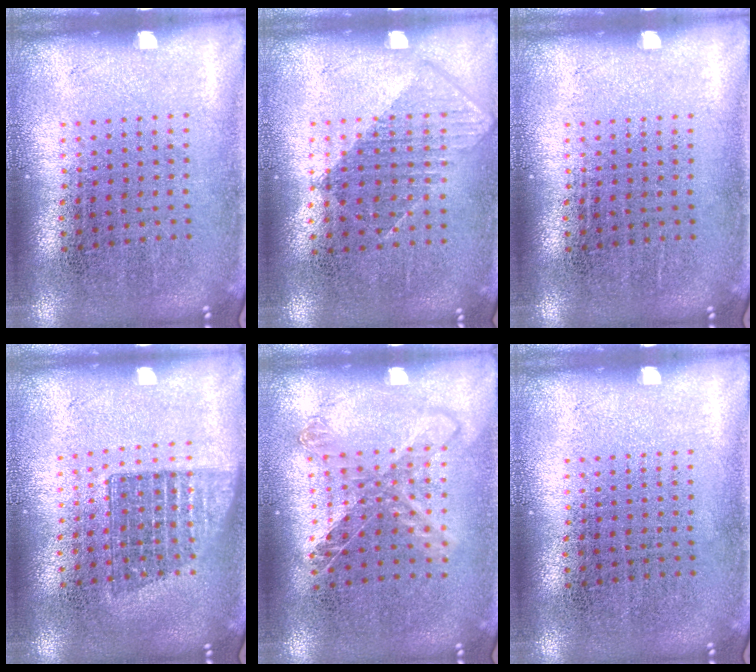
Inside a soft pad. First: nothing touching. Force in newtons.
{"total": 0.8, "press": 0.7, "slide": 0.4}
{"total": 0.0}
{"total": 1.4, "press": 1.2, "slide": 0.8}
{"total": 1.2, "press": 1.0, "slide": 0.6}
{"total": 0.0}